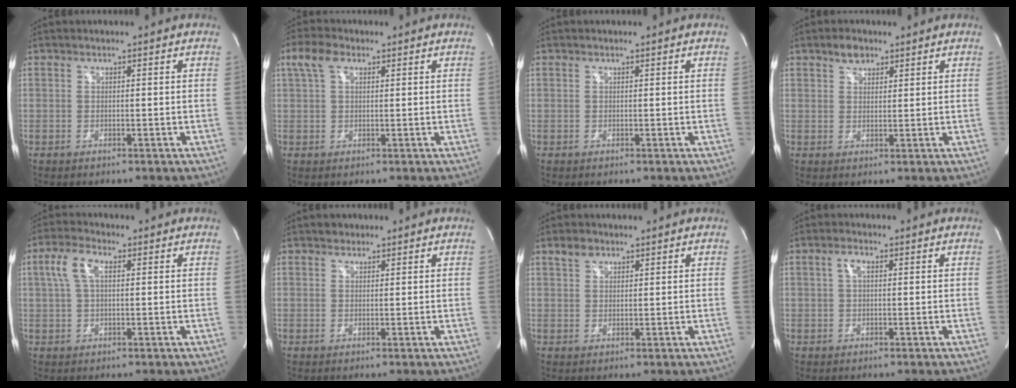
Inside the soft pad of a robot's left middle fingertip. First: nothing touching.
{"total": 4.1, "force": [2.1, 2.1, 2.8], "torque": [-0.069, 0.027, 0.045]}
{"total": 0.0}
{"total": 2.8, "force": [2.0, 1.7, 1.2], "torque": [-0.023, 0.008, 0.036]}
{"total": 4.7, "force": [1.4, 2.0, 4.0], "torque": [-0.098, 0.021, 0.030]}
{"total": 1.2, "force": [0.9, 0.8, 0.0], "torque": [0.005, 0.002, 0.010]}
{"total": 2.2, "force": [1.6, 1.3, 0.7], "torque": [-0.019, 0.010, 0.032]}
{"total": 1.8, "force": [0.5, 0.7, 1.6], "torque": [-0.033, 0.008, 0.010]}